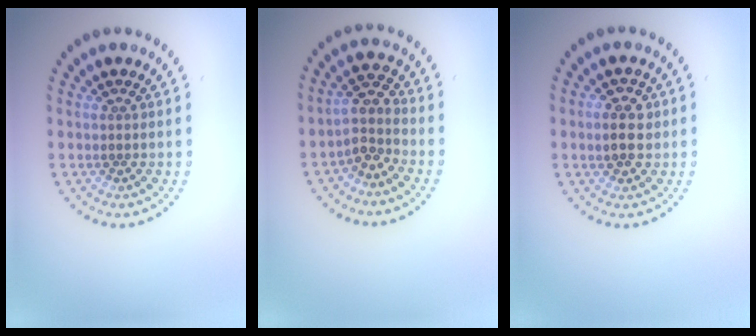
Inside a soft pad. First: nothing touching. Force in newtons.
{"total": 2.4, "press": 1.8, "slide": 1.5}
{"total": 3.0, "press": 3.0, "slide": 0.3}